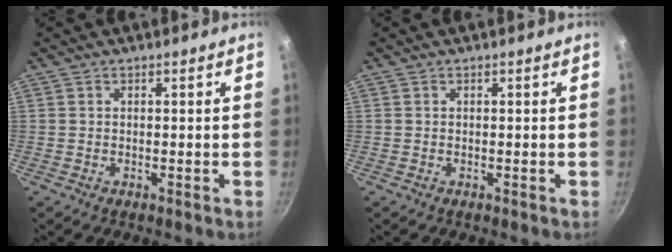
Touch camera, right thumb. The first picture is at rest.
{"total": 0.0}